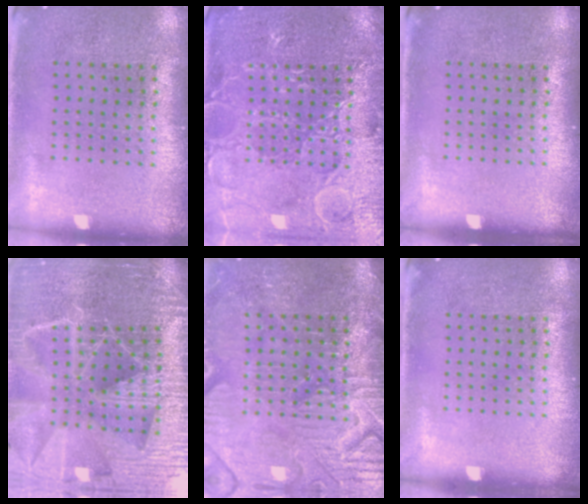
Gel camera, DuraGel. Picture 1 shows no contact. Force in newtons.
{"total": 5.9, "press": 5.9, "slide": 0.7}
{"total": 0.0}
{"total": 5.7, "press": 5.0, "slide": 2.6}
{"total": 4.1, "press": 3.9, "slide": 1.4}
{"total": 0.0}